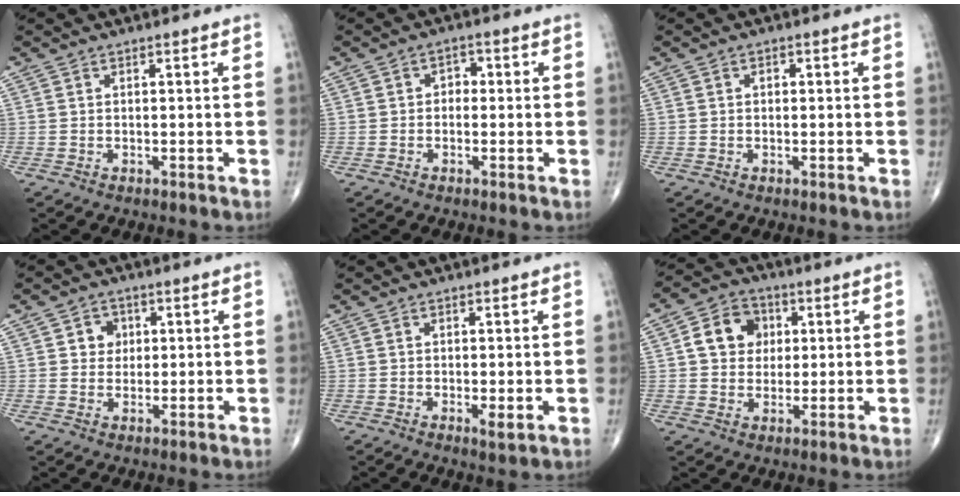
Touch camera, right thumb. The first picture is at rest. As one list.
[{"total": 2.3, "force": [-0.1, 1.9, 1.4], "torque": [-0.002, 0.009, -0.010]}, {"total": 0.8, "force": [0.2, 0.7, 0.5], "torque": [-0.004, 0.001, 0.002]}, {"total": 4.0, "force": [1.0, 3.6, 1.6], "torque": [0.000, 0.001, 0.011]}, {"total": 2.1, "force": [-0.3, 0.5, 2.0], "torque": [-0.035, -0.008, -0.005]}, {"total": 9.0, "force": [1.8, 7.5, 4.6], "torque": [-0.046, 0.003, 0.023]}]